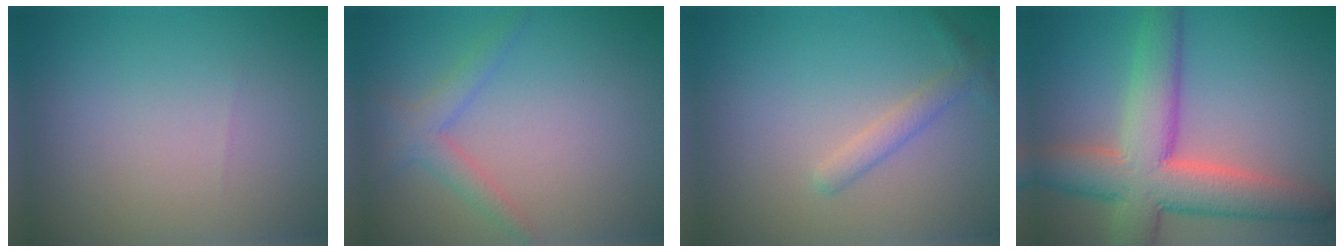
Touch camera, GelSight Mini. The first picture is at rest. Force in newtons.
{"total": 2.3, "press": 2.3, "slide": 0.1}
{"total": 1.7, "press": 1.7, "slide": 0.1}
{"total": 9.5, "press": 9.5, "slide": 0.8}